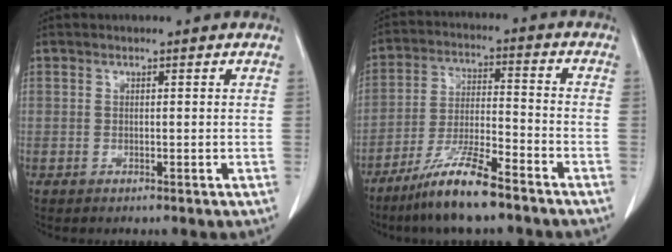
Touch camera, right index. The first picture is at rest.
{"total": 11.1, "force": [-8.1, 1.0, 7.5], "torque": [-0.148, -0.021, -0.151]}